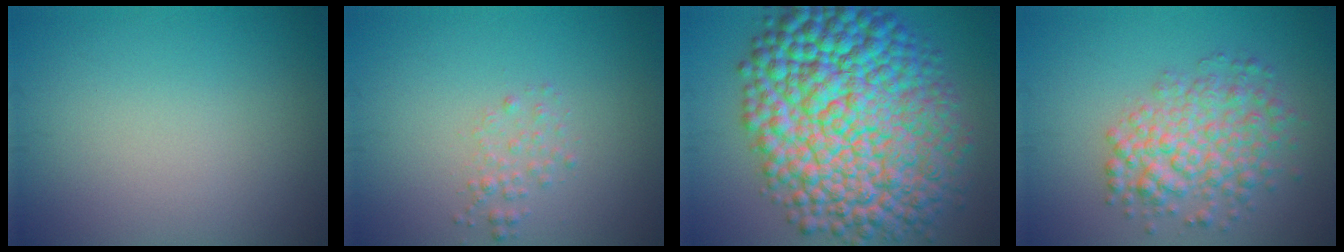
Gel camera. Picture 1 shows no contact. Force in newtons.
{"total": 1.3, "press": 1.3, "slide": 0.1}
{"total": 17.2, "press": 17.2, "slide": 0.0}
{"total": 5.2, "press": 5.2, "slide": 0.2}